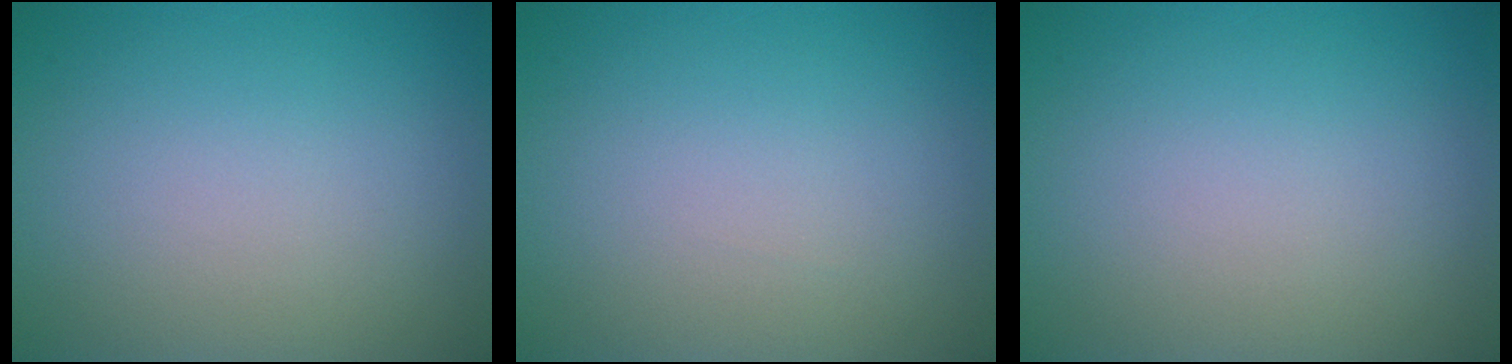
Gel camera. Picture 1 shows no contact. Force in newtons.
{"total": 0.0}
{"total": 0.0}